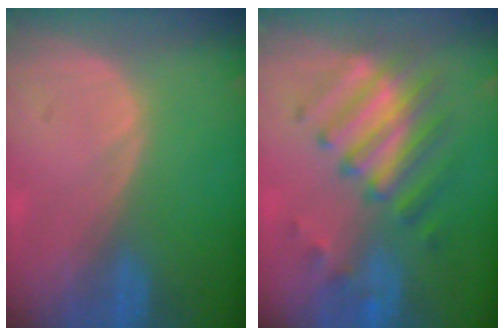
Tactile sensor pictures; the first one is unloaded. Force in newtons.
{"total": 8.1, "press": 7.9, "slide": 1.8}